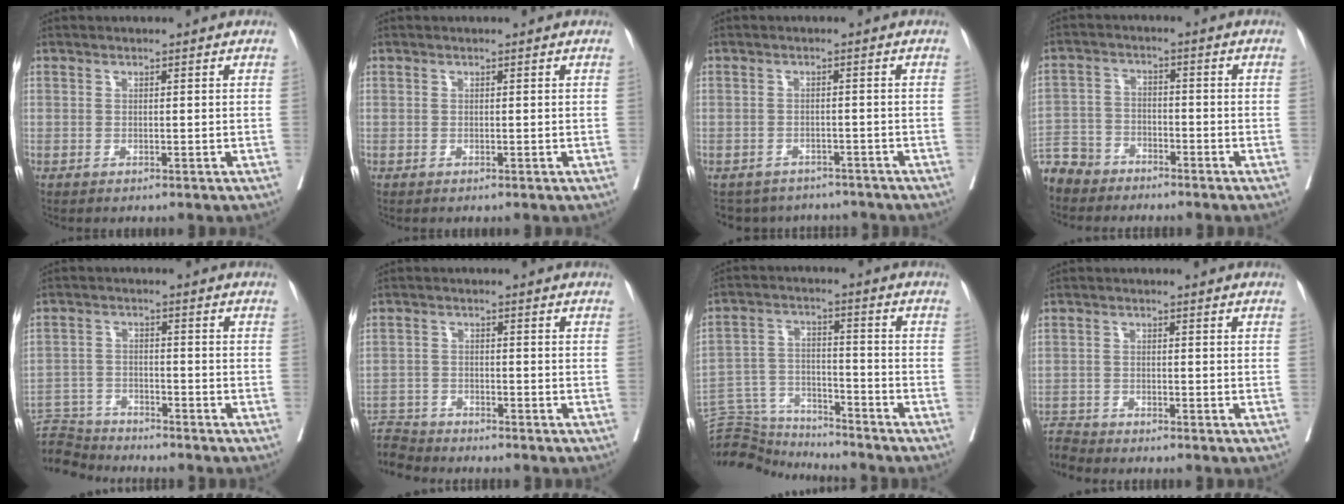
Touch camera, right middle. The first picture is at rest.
{"total": 0.0}
{"total": 7.6, "force": [-7.0, 3.1, 0.4], "torque": [-0.002, 0.013, -0.083]}
{"total": 7.1, "force": [-6.3, 3.2, 0.2], "torque": [-0.005, -0.003, -0.126]}
{"total": 8.5, "force": [-8.5, 0.8, 0.0], "torque": [-0.002, 0.008, -0.156]}
{"total": 6.2, "force": [-6.1, 0.5, -0.6], "torque": [0.010, 0.001, -0.117]}
{"total": 11.5, "force": [-11.4, 1.4, 0.4], "torque": [-0.010, 0.035, -0.201]}
{"total": 3.4, "force": [-3.3, -0.3, -0.6], "torque": [0.013, -0.013, -0.062]}